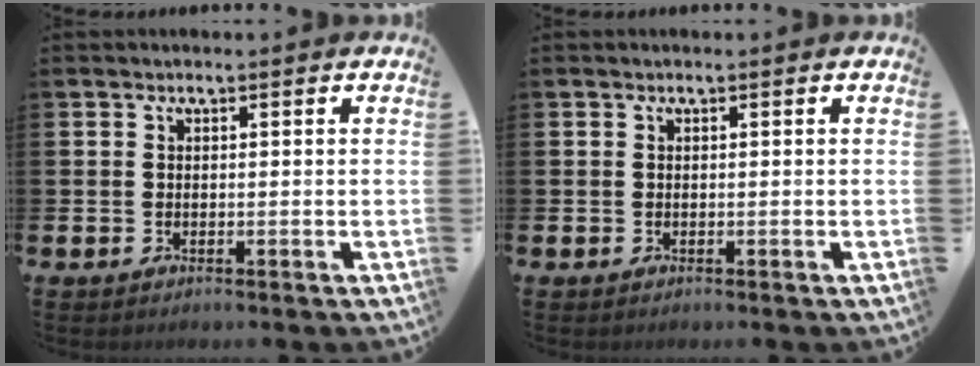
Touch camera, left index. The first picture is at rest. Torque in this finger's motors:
{"motor_torque": [-0.01, -0.01, 0.00, 0.00]}